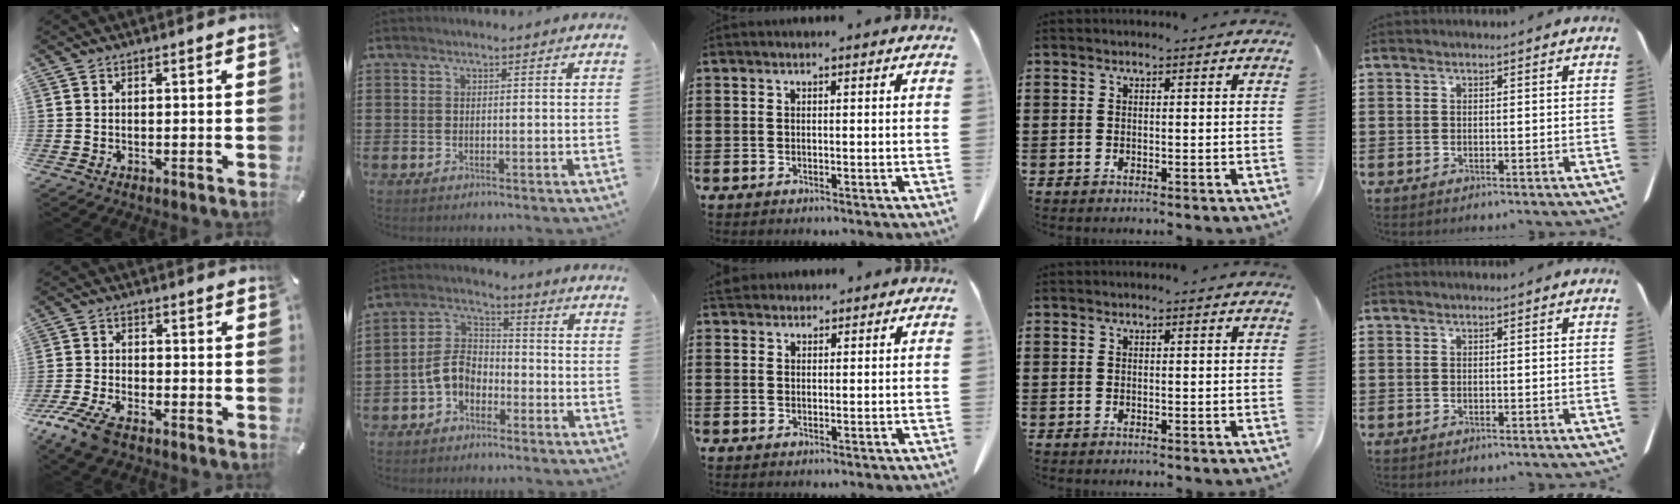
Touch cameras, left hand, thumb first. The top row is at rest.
{"thumb": {"total": 7.8, "force": [-5.5, 3.2, 4.5], "torque": [-0.119, 0.007, -0.110]}, "index": {"total": 6.0, "force": [-2.9, 4.1, 3.4], "torque": [-0.094, 0.009, -0.066]}, "middle": {"total": 2.5, "force": [2.2, 1.0, 0.7], "torque": [-0.021, 0.001, 0.044]}}